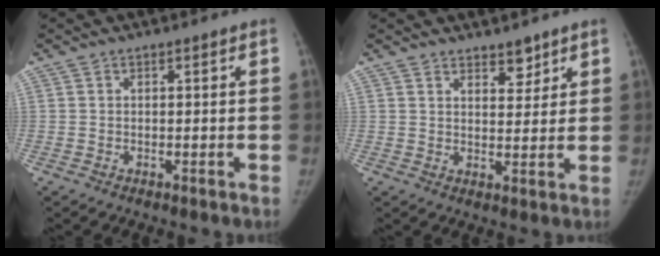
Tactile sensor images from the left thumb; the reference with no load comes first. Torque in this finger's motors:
{"motor_torque": [-0.22, -0.11, 0.08, 0.28, -0.03]}